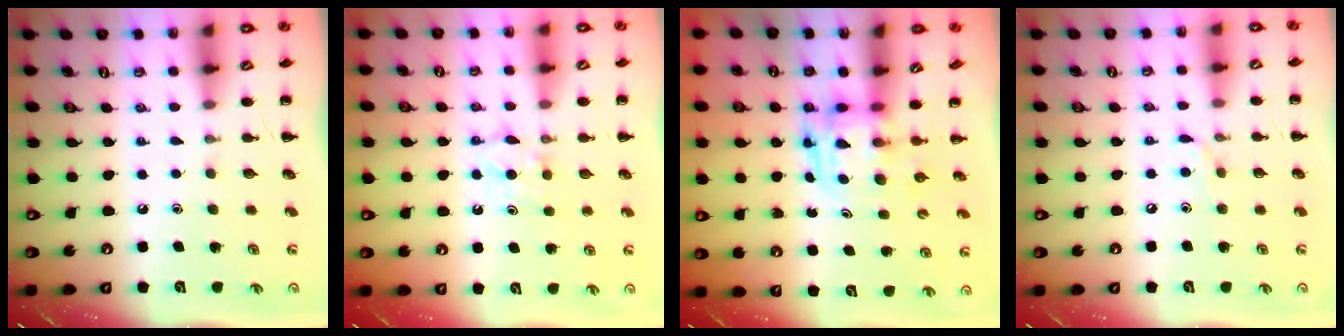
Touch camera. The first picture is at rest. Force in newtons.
{"total": 5.1, "press": 4.8, "slide": 1.6}
{"total": 3.8, "press": 3.7, "slide": 0.7}
{"total": 5.1, "press": 4.9, "slide": 1.6}